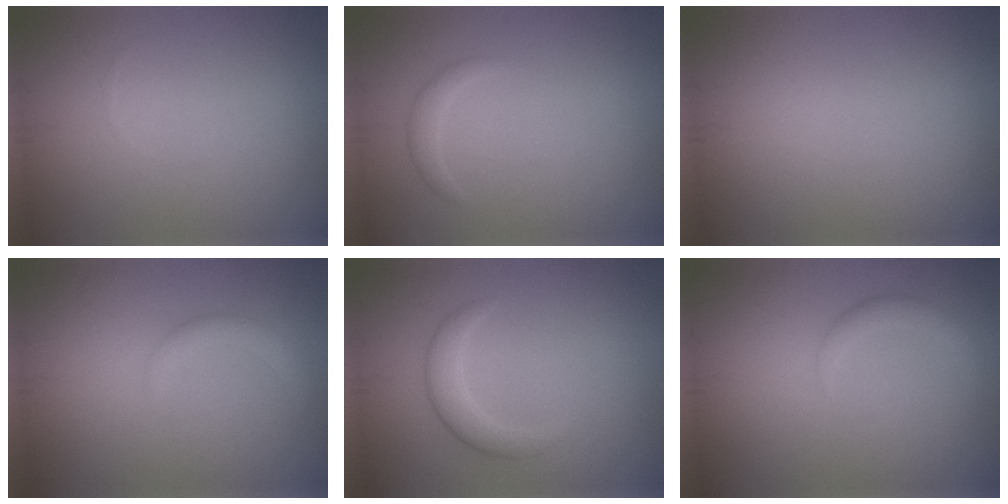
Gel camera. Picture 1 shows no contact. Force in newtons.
{"total": 1.2, "press": 1.2, "slide": 0.0}
{"total": 0.0}
{"total": 1.6, "press": 1.6, "slide": 0.2}
{"total": 2.2, "press": 2.2, "slide": 0.1}
{"total": 1.7, "press": 1.7, "slide": 0.2}